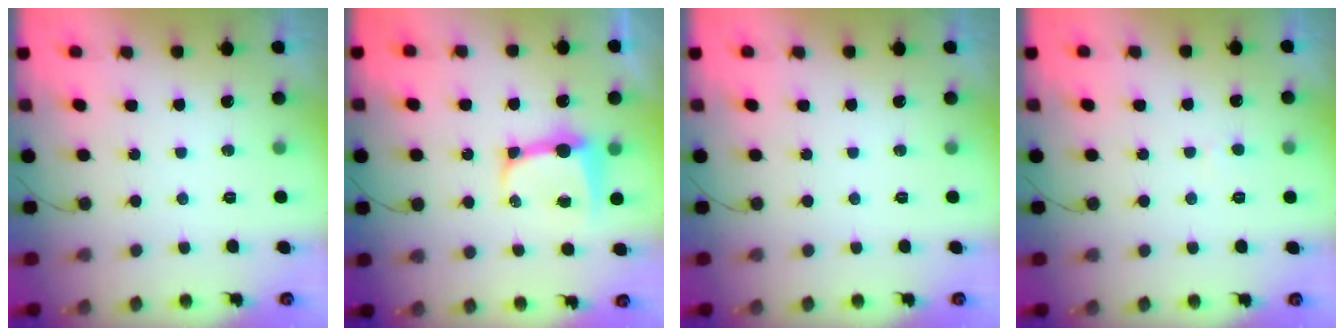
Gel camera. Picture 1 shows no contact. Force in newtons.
{"total": 8.6, "press": 8.5, "slide": 0.7}
{"total": 0.0}
{"total": 2.1, "press": 2.1, "slide": 0.1}